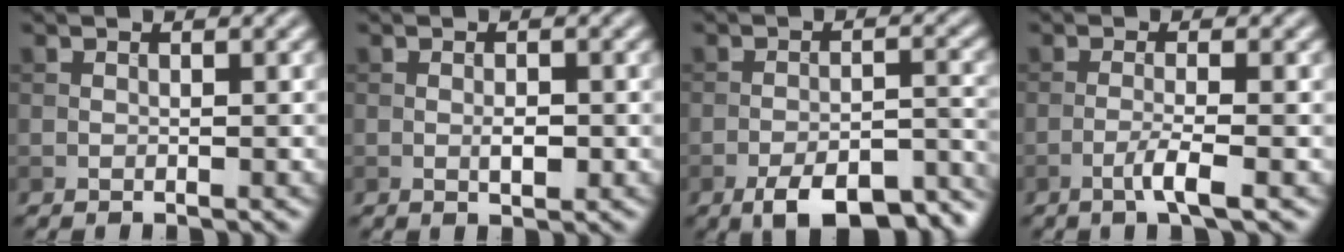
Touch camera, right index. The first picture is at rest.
{"total": 1.5, "force": [-0.3, 0.6, 1.3], "torque": [-0.023, -0.001, -0.005]}
{"total": 9.0, "force": [-6.5, 3.0, 5.5], "torque": [-0.077, -0.008, -0.096]}
{"total": 2.5, "force": [-1.1, 0.2, 2.3], "torque": [-0.039, 0.007, -0.031]}